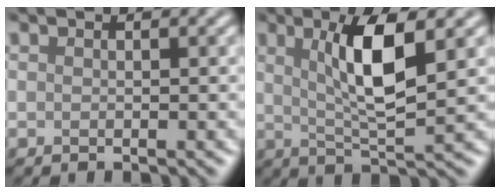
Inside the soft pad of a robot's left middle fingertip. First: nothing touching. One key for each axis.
{"total": 5.8, "fx": 1.3, "fy": 1.1, "fz": 5.5, "tx": -0.099, "ty": -0.005, "tz": 0.033}